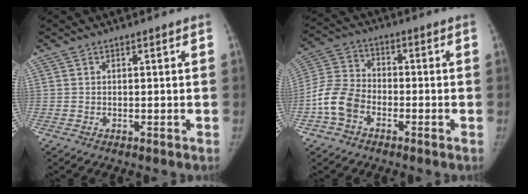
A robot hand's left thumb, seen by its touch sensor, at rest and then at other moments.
{"total": 8.9, "force": [-3.6, 6.4, 5.1], "torque": [-0.099, 0.028, -0.076]}